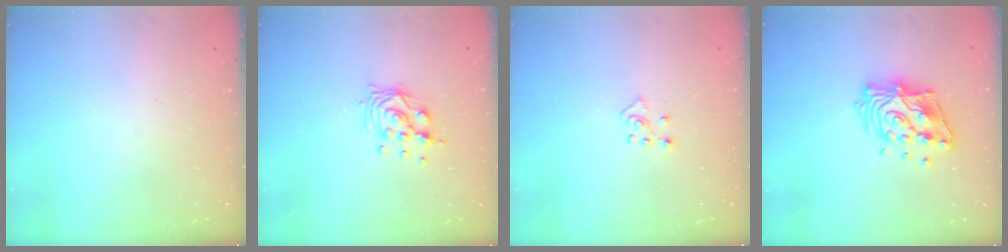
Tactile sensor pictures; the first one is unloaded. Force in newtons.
{"total": 9.6, "press": 9.5, "slide": 1.2}
{"total": 2.3, "press": 2.3, "slide": 0.5}
{"total": 13.9, "press": 13.8, "slide": 1.5}